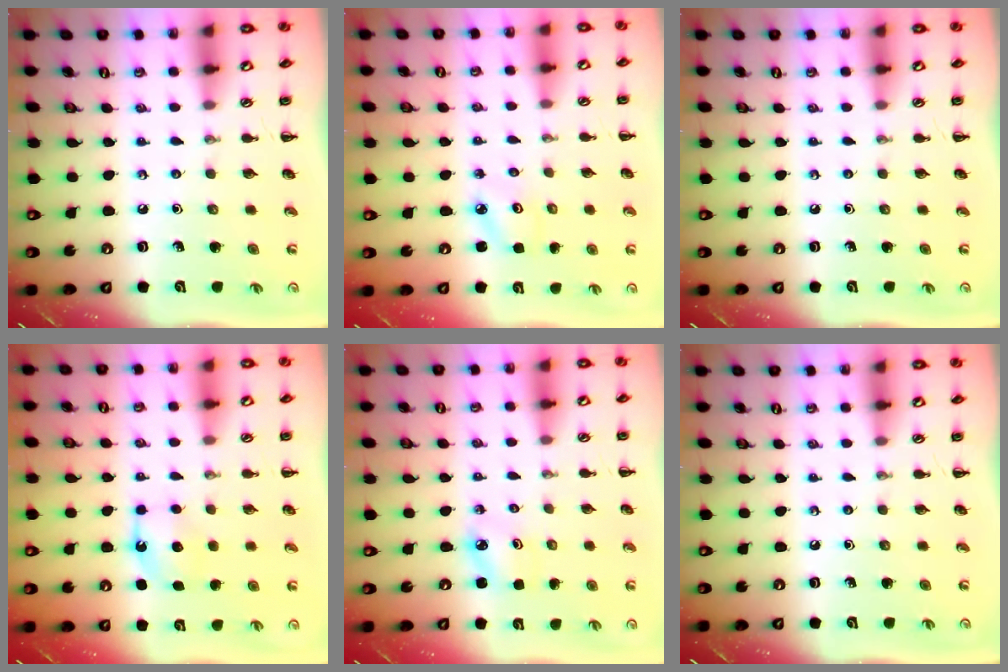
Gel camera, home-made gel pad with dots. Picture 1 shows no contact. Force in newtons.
{"total": 2.9, "press": 2.8, "slide": 0.5}
{"total": 0.0}
{"total": 8.1, "press": 8.0, "slide": 1.5}
{"total": 2.5, "press": 2.5, "slide": 0.4}
{"total": 0.0}